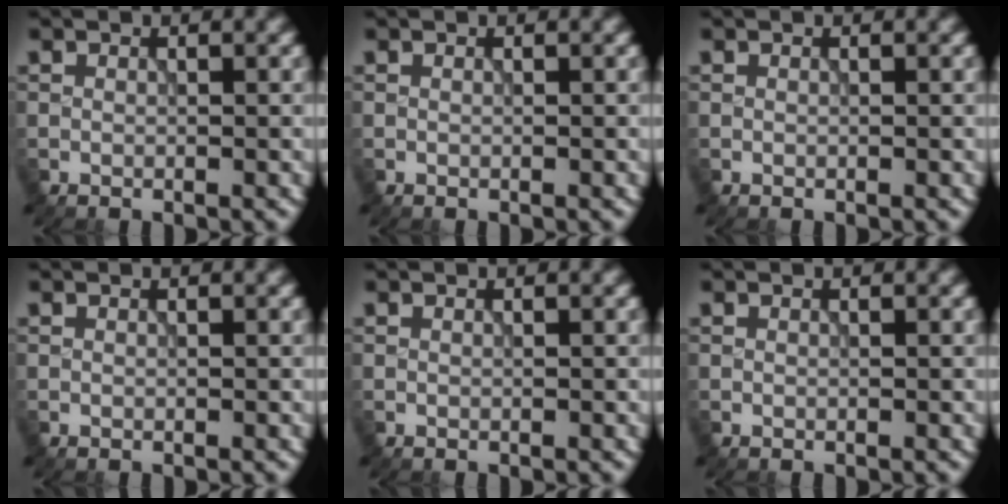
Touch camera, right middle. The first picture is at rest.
{"total": 0.0}
{"total": 0.0}
{"total": 0.0}
{"total": 0.0}
{"total": 0.0}